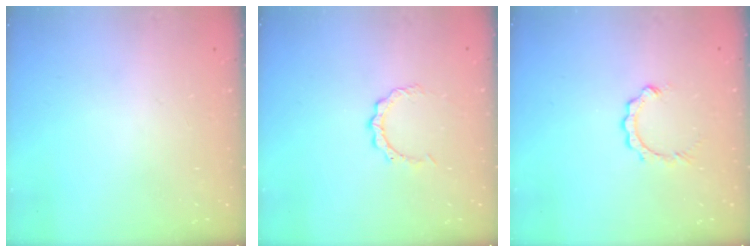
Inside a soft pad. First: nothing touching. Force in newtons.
{"total": 3.0, "press": 3.0, "slide": 0.2}
{"total": 3.3, "press": 3.3, "slide": 0.3}